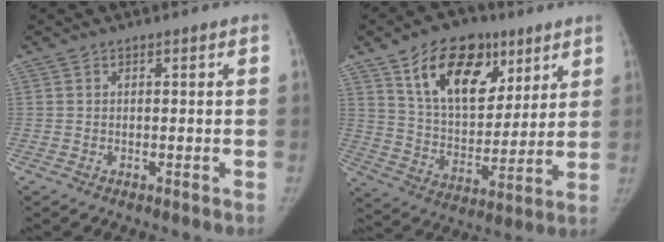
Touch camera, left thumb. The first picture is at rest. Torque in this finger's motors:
{"motor_torque": [0.47, 0.30, 1.59, -1.18, 0.13]}